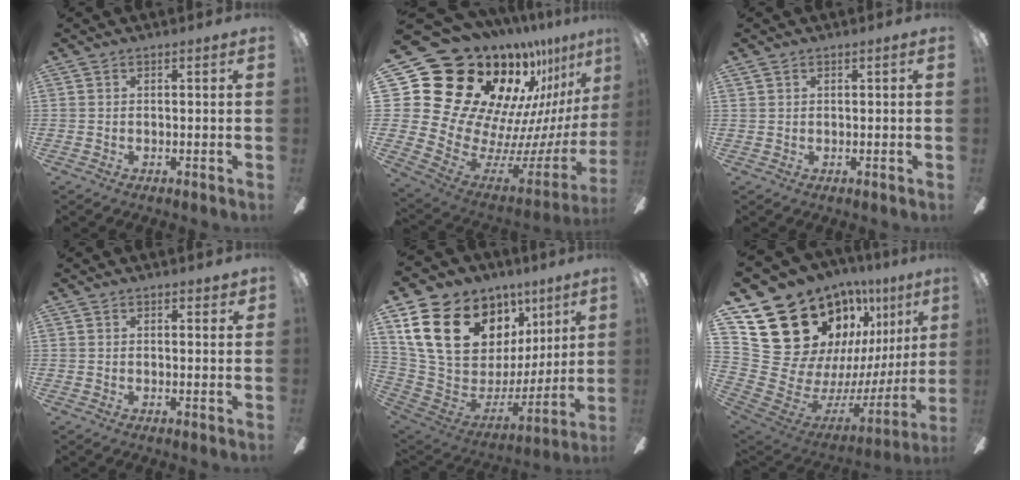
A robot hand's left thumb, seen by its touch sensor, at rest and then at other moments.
{"total": 28.4, "force": [17.3, 17.1, 14.6], "torque": [-0.254, -0.180, 0.370]}
{"total": 0.7, "force": [0.5, 0.4, 0.0], "torque": [-0.001, 0.002, 0.009]}
{"total": 1.6, "force": [1.3, 0.4, 0.8], "torque": [-0.002, -0.005, 0.020]}
{"total": 22.3, "force": [11.5, 14.5, 12.3], "torque": [-0.224, -0.052, 0.227]}
{"total": 23.9, "force": [15.3, 15.6, 9.8], "torque": [-0.141, -0.148, 0.340]}